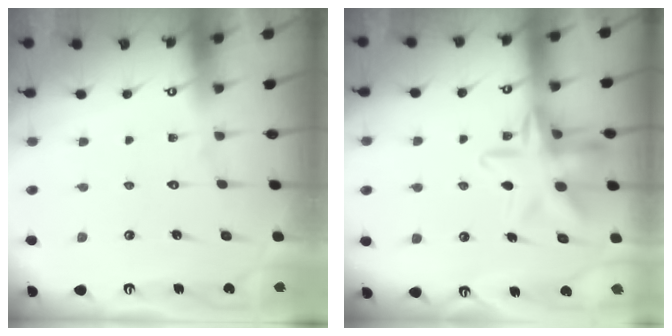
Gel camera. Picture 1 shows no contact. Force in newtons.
{"total": 14.0, "press": 14.0, "slide": 1.1}